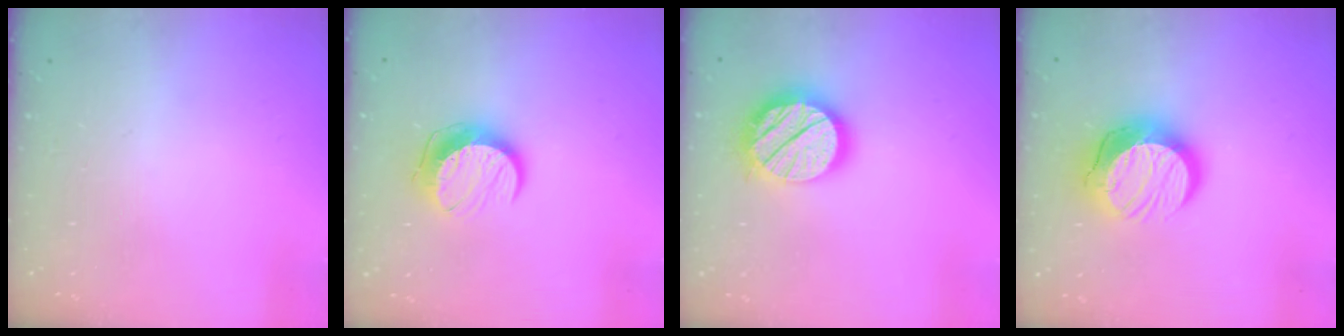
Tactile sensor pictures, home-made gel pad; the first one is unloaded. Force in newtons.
{"total": 10.5, "press": 10.5, "slide": 0.4}
{"total": 17.7, "press": 17.7, "slide": 0.8}
{"total": 15.4, "press": 15.3, "slide": 1.2}